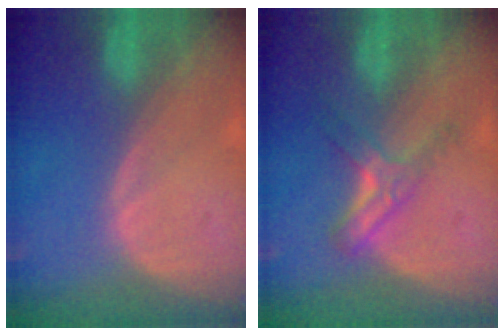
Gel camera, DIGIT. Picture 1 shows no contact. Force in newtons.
{"total": 5.5, "press": 4.9, "slide": 2.6}